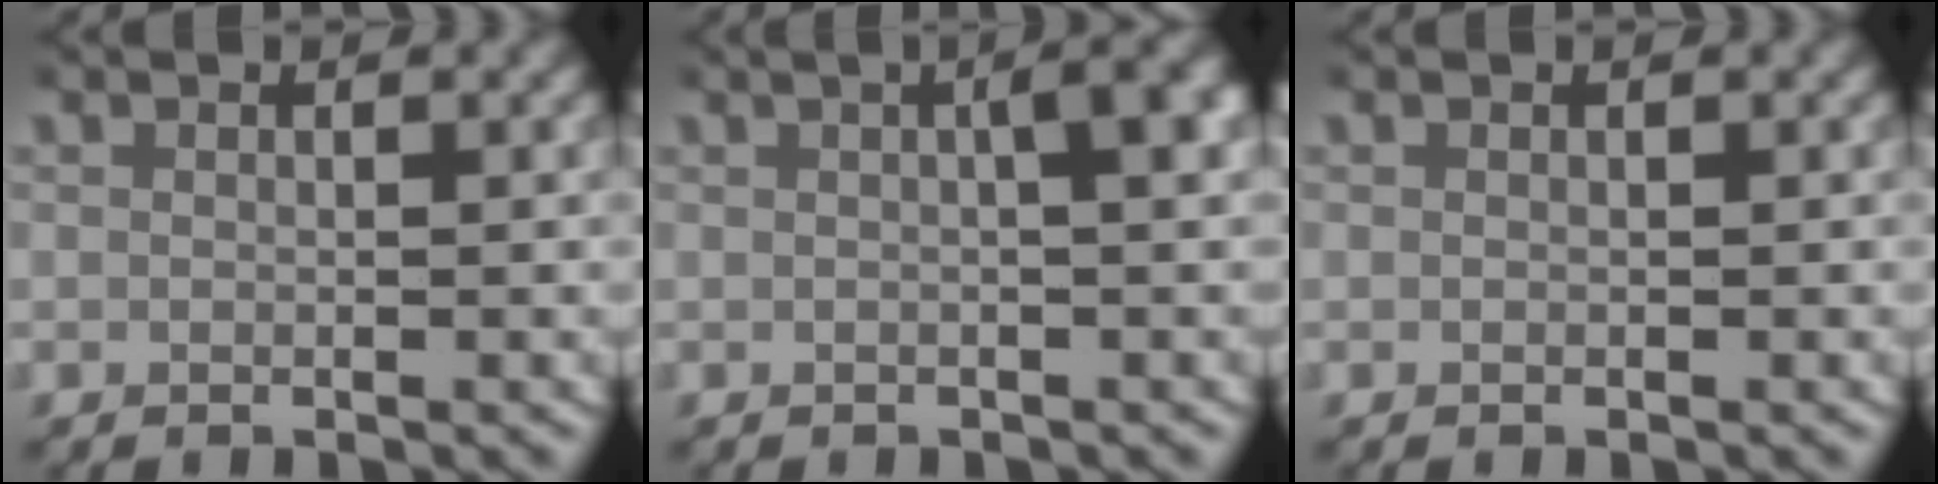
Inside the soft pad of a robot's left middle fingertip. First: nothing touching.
{"total": 4.4, "force": [1.0, 1.3, 4.1], "torque": [-0.041, 0.024, 0.007]}
{"total": 0.0}